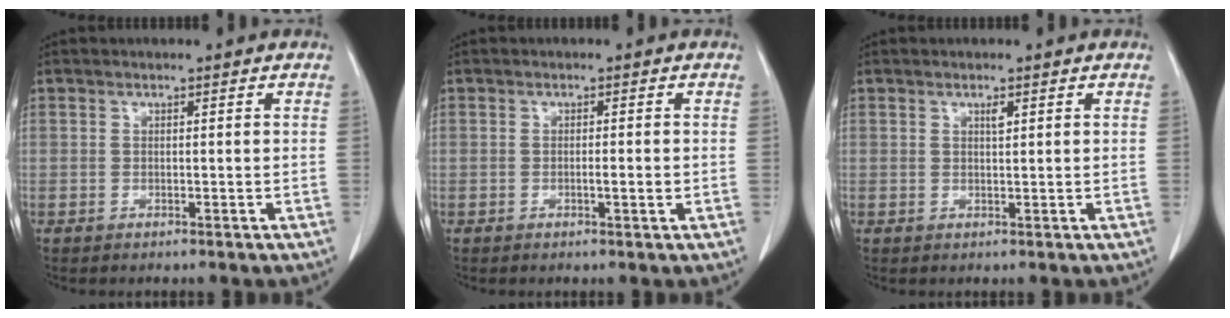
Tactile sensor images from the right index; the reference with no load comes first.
{"total": 1.7, "force": [-0.3, 0.2, 1.7], "torque": [-0.029, -0.002, -0.005]}
{"total": 1.0, "force": [0.5, 0.2, 0.8], "torque": [-0.017, -0.002, 0.009]}